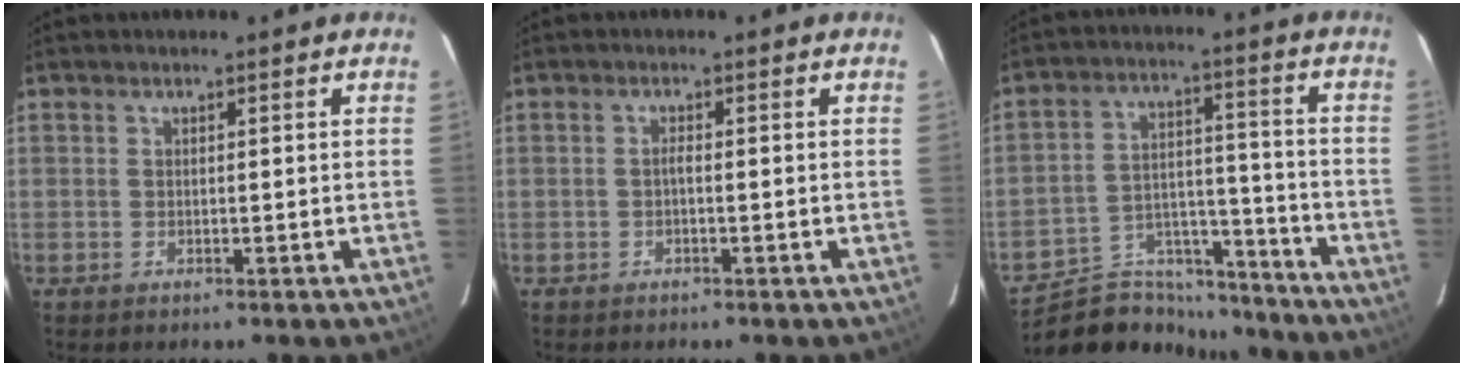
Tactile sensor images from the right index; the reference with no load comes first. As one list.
[{"total": 0.8, "force": [-0.4, 0.1, 0.7], "torque": [-0.011, 0.005, -0.008]}, {"total": 15.3, "force": [-13.6, 6.3, 3.0], "torque": [-0.066, 0.041, -0.209]}]